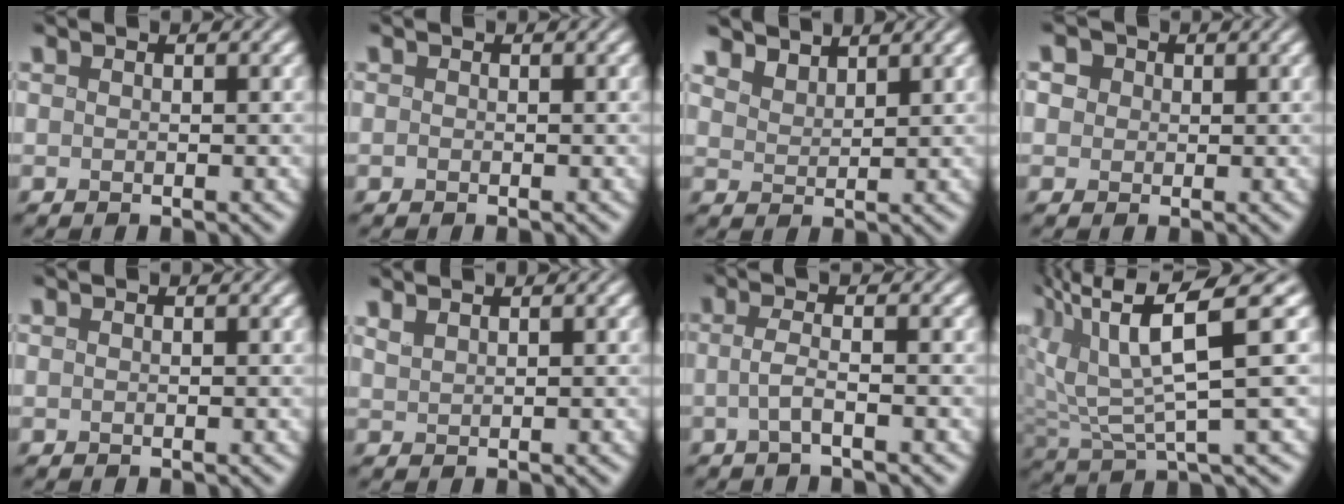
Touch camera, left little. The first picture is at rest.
{"total": 0.0}
{"total": 2.9, "force": [2.7, 0.7, 0.5], "torque": [-0.015, -0.009, 0.061]}
{"total": 3.8, "force": [1.8, 2.8, 1.8], "torque": [-0.033, 0.017, 0.013]}
{"total": 0.0}
{"total": 1.3, "force": [1.1, 0.3, 0.5], "torque": [-0.013, 0.006, 0.022]}
{"total": 2.7, "force": [-0.5, 0.7, 2.6], "torque": [-0.046, -0.003, -0.019]}
{"total": 8.1, "force": [4.0, 1.4, 6.8], "torque": [-0.131, 0.003, 0.076]}